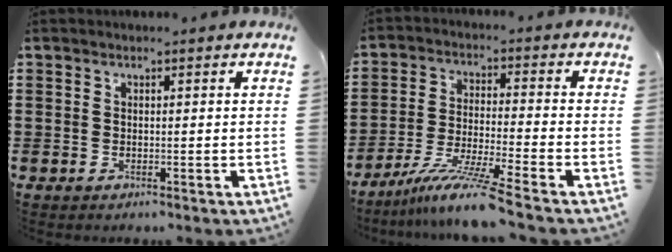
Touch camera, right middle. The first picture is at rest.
{"total": 8.5, "force": [-7.0, -0.7, 4.9], "torque": [-0.093, -0.013, -0.136]}